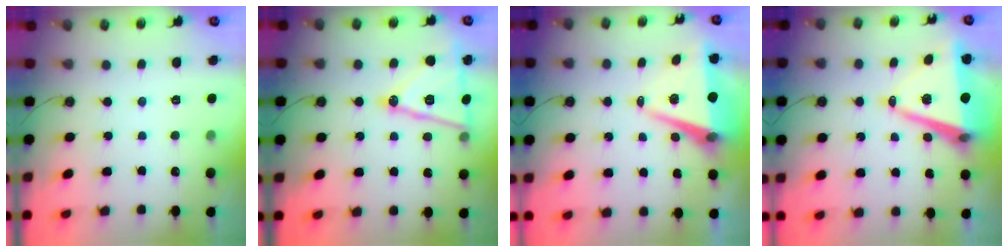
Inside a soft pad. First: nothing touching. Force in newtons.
{"total": 15.9, "press": 15.4, "slide": 3.7}
{"total": 9.2, "press": 8.2, "slide": 4.1}
{"total": 12.6, "press": 12.0, "slide": 4.0}